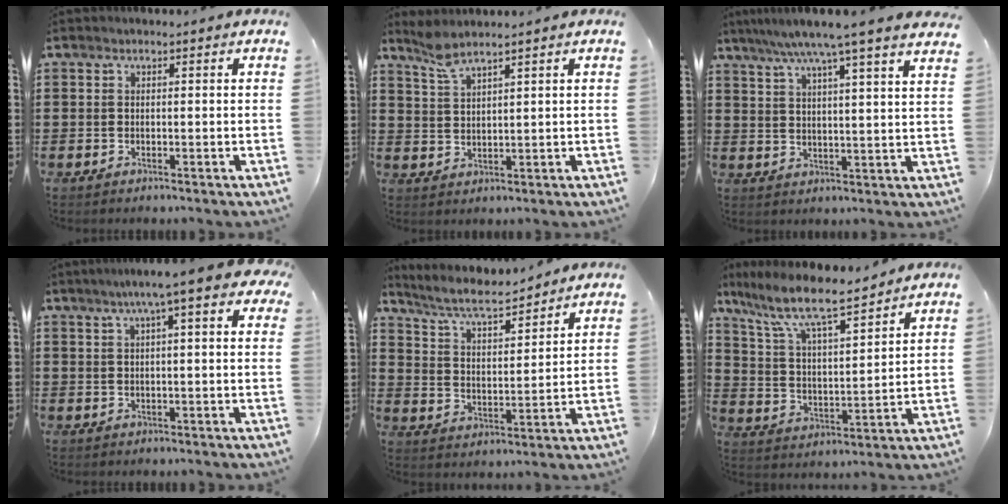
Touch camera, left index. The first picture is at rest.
{"total": 3.5, "force": [2.9, 0.4, 1.9], "torque": [-0.045, -0.001, 0.054]}
{"total": 7.4, "force": [6.0, -0.9, 4.3], "torque": [-0.102, -0.025, 0.099]}
{"total": 6.6, "force": [3.2, 0.3, 5.8], "torque": [-0.108, 0.008, 0.052]}
{"total": 6.5, "force": [5.8, 0.9, 2.9], "torque": [-0.080, -0.029, 0.097]}
{"total": 9.0, "force": [7.1, 1.6, 5.2], "torque": [-0.128, -0.038, 0.119]}